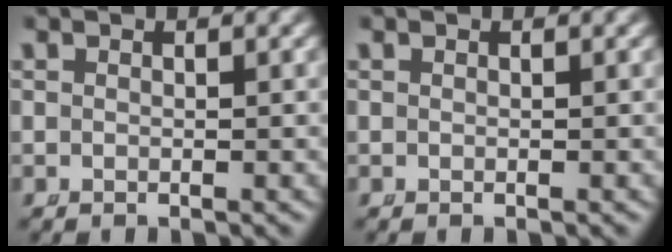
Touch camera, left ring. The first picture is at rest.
{"total": 0.0}